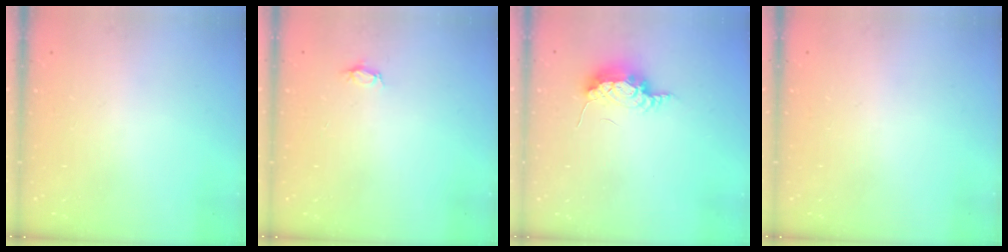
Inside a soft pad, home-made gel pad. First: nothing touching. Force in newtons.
{"total": 2.8, "press": 2.8, "slide": 0.4}
{"total": 7.6, "press": 7.4, "slide": 1.8}
{"total": 0.0}